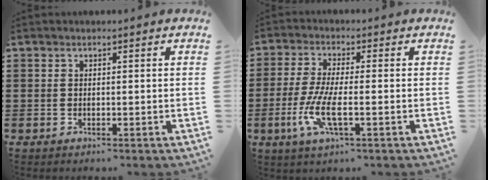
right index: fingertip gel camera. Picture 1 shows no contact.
{"total": 7.1, "force": [-2.2, 1.6, 6.6], "torque": [-0.152, -0.019, -0.048]}